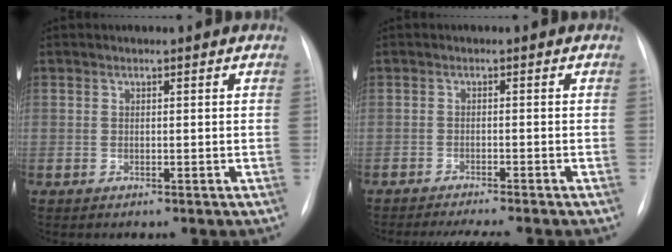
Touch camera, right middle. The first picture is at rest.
{"total": 6.8, "force": [-5.9, 0.0, 3.5], "torque": [-0.039, -0.010, -0.087]}